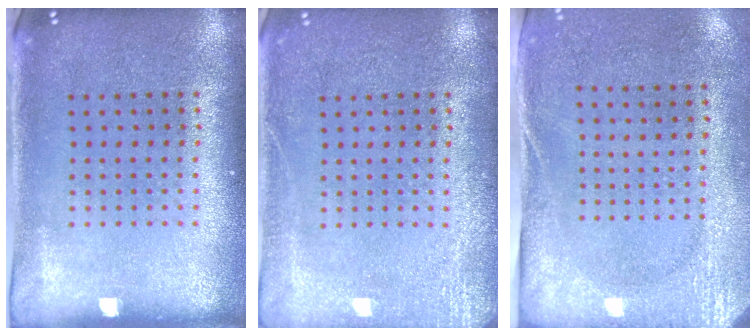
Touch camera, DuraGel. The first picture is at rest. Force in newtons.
{"total": 2.8, "press": 2.7, "slide": 0.4}
{"total": 2.8, "press": 2.2, "slide": 1.7}